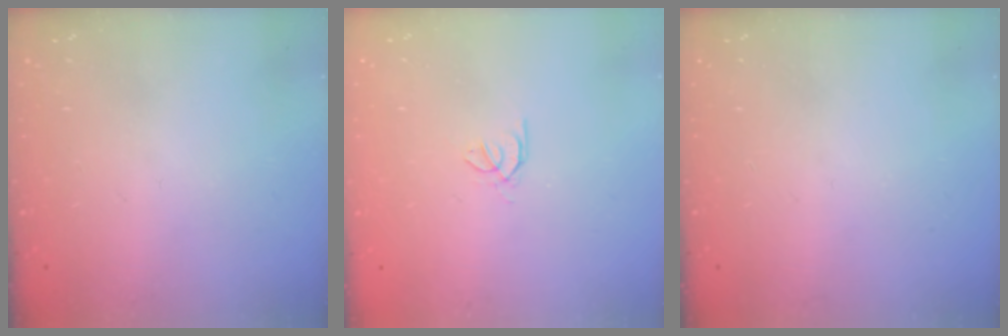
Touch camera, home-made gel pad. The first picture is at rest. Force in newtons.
{"total": 0.5, "press": 0.4, "slide": 0.3}
{"total": 0.0}